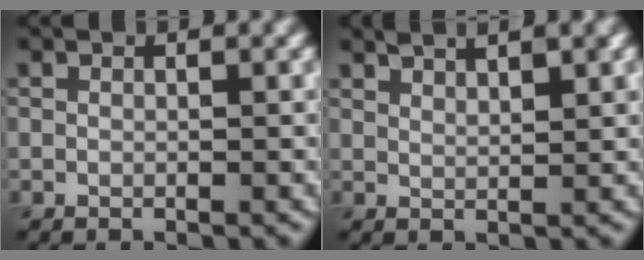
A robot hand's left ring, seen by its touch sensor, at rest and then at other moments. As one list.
[{"total": 3.0, "force": [2.2, 0.8, 1.9], "torque": [-0.007, 0.008, 0.023]}]